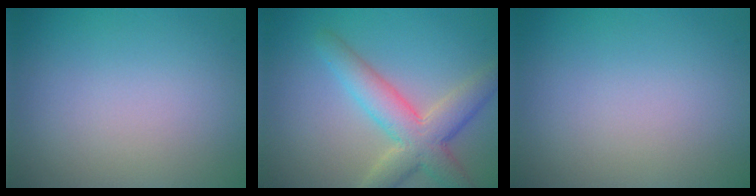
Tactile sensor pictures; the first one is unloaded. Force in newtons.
{"total": 5.8, "press": 5.8, "slide": 0.3}
{"total": 0.0}